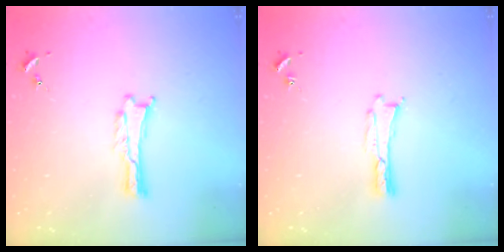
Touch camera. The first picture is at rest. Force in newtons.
{"total": 0.0}